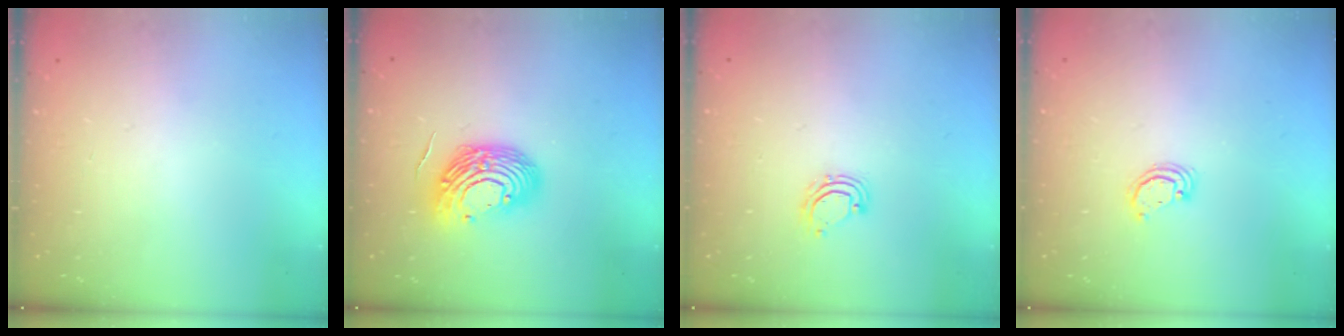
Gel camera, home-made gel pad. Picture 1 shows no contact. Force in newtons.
{"total": 12.6, "press": 12.5, "slide": 1.7}
{"total": 5.4, "press": 5.4, "slide": 0.3}
{"total": 2.5, "press": 2.5, "slide": 0.2}